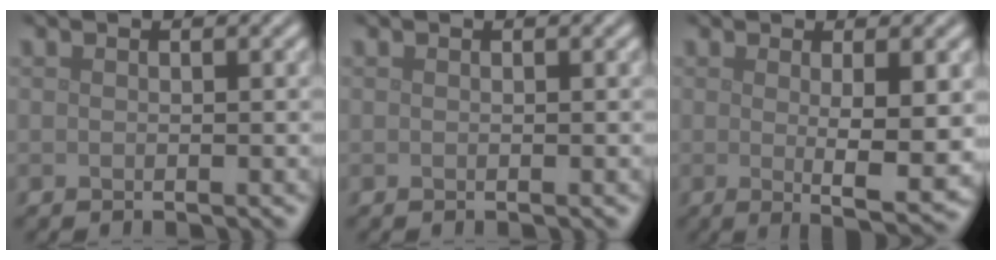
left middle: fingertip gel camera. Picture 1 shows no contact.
{"total": 0.0}
{"total": 5.6, "force": [0.0, 1.0, 5.5], "torque": [-0.084, -0.013, 0.006]}